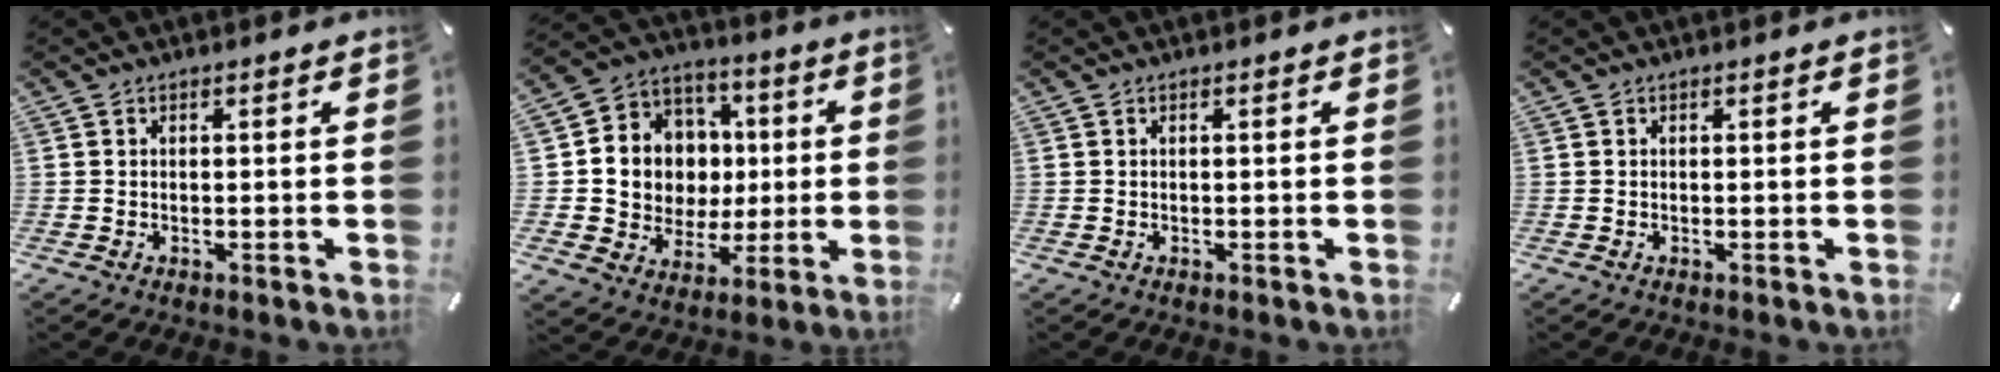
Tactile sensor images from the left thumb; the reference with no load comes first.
{"total": 12.3, "force": [0.4, 12.1, 1.9], "torque": [-0.032, -0.014, 0.027]}
{"total": 0.0}
{"total": 0.0}